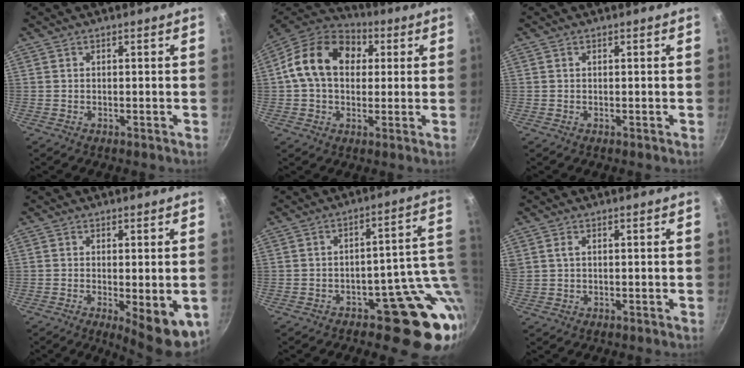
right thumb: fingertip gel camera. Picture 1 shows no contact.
{"total": 16.7, "force": [3.3, 12.3, 10.8], "torque": [-0.159, 0.026, 0.038]}
{"total": 0.0}
{"total": 9.7, "force": [-2.5, 2.9, 8.9], "torque": [-0.100, -0.011, -0.023]}
{"total": 12.8, "force": [-2.0, 7.3, 10.3], "torque": [-0.061, 0.024, -0.024]}
{"total": 1.6, "force": [0.6, 0.9, 1.2], "torque": [-0.021, 0.002, 0.012]}